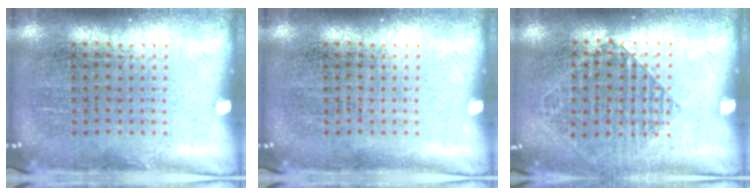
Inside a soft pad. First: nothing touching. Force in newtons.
{"total": 0.0}
{"total": 0.9, "press": 0.9, "slide": 0.1}